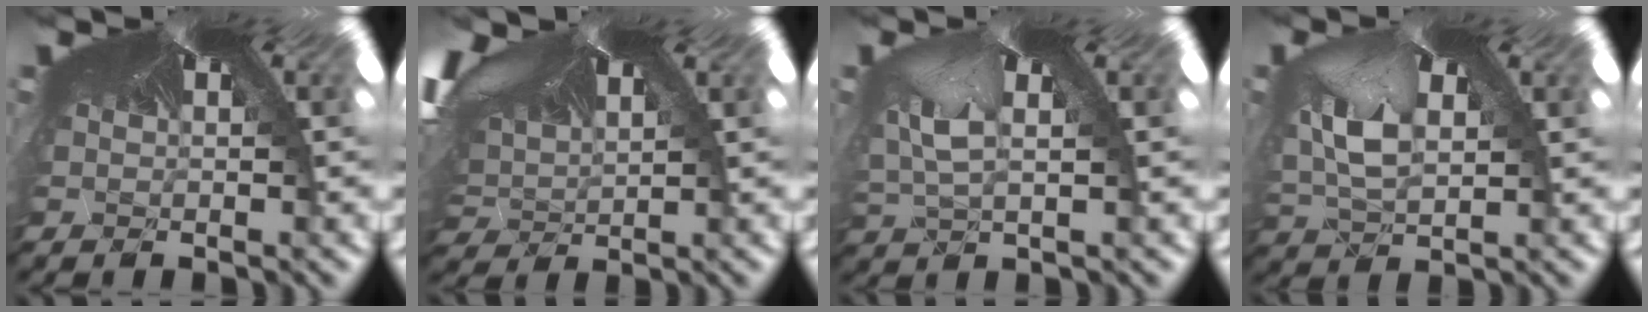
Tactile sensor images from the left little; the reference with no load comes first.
{"total": 1.6, "force": [0.6, 1.1, 1.0], "torque": [-0.037, -0.015, 0.034]}
{"total": 2.7, "force": [-2.4, 0.9, -0.6], "torque": [-0.027, -0.042, -0.006]}
{"total": 2.5, "force": [-1.2, 2.2, 0.2], "torque": [-0.036, -0.026, 0.012]}